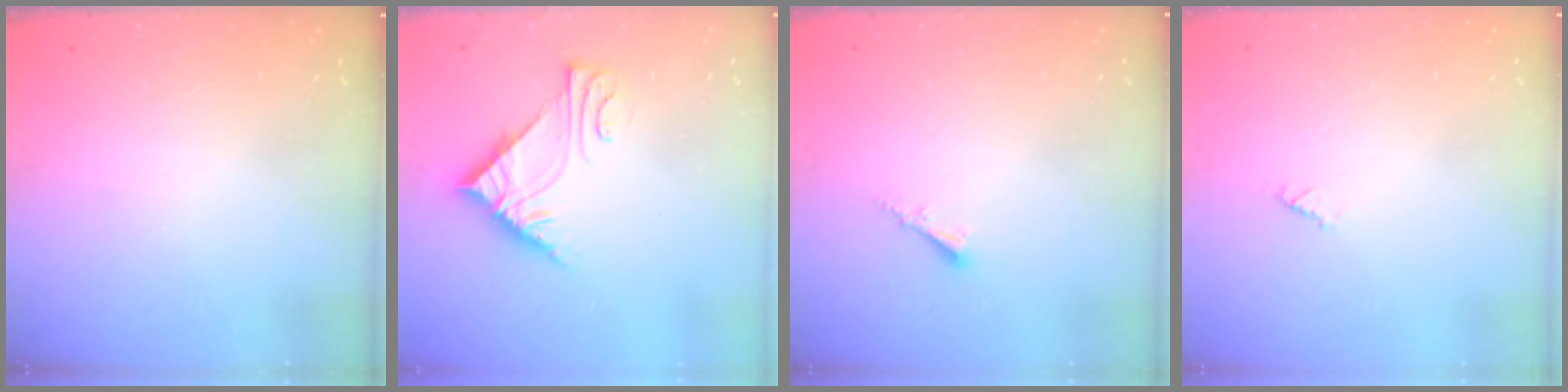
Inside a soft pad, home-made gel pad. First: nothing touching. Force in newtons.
{"total": 6.5, "press": 6.5, "slide": 0.7}
{"total": 1.8, "press": 1.7, "slide": 0.3}
{"total": 0.6, "press": 0.6, "slide": 0.2}